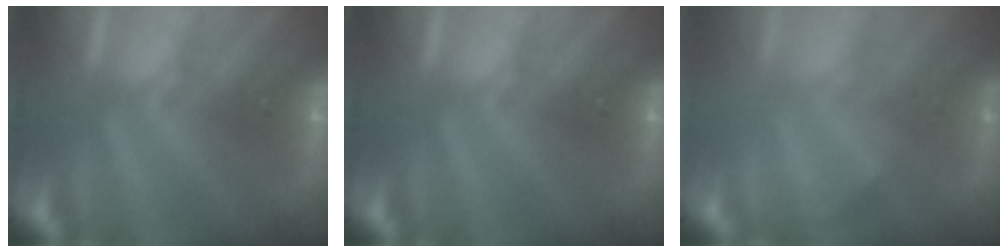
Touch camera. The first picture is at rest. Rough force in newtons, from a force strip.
{"total": 0.0}
{"total": 2.3}